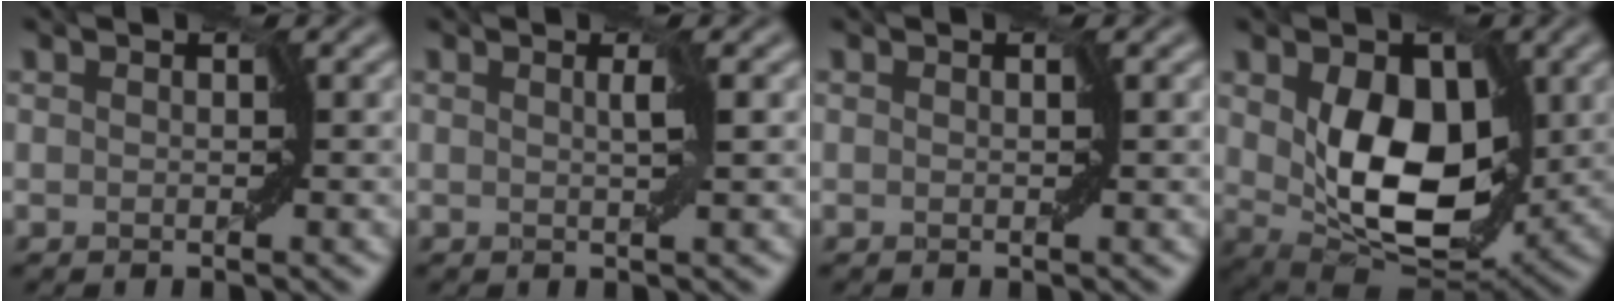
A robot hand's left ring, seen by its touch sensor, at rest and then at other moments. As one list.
[{"total": 0.9, "force": [0.3, -0.3, 0.8], "torque": [-0.024, -0.001, 0.008]}, {"total": 0.0}, {"total": 9.2, "force": [1.0, 5.9, 7.0], "torque": [-0.128, -0.020, 0.026]}]